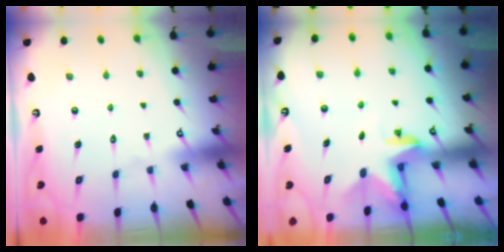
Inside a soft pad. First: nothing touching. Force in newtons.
{"total": 2.9, "press": 2.9, "slide": 0.1}